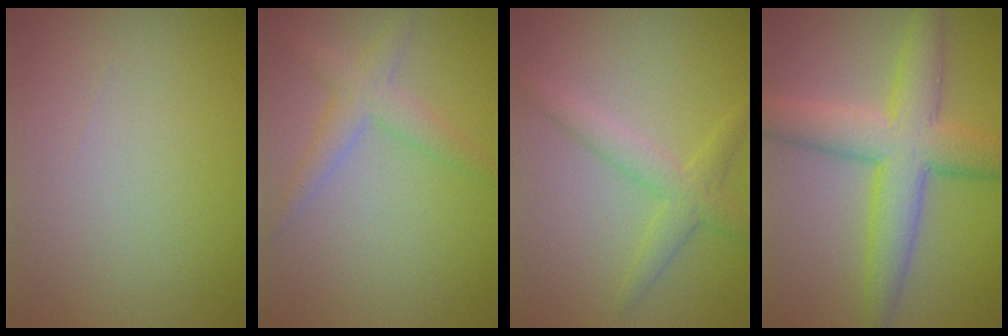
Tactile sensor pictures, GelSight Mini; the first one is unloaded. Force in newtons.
{"total": 2.7, "press": 2.7, "slide": 0.1}
{"total": 2.9, "press": 2.9, "slide": 0.1}
{"total": 6.1, "press": 6.1, "slide": 0.4}